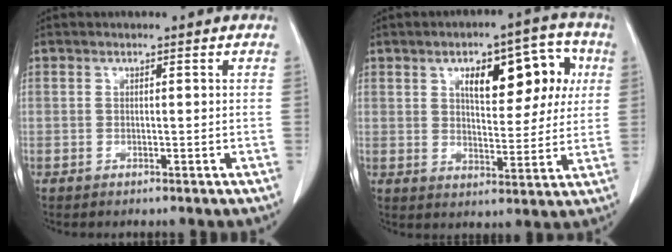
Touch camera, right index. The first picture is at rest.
{"total": 11.9, "force": [4.1, 5.1, 10.0], "torque": [-0.131, 0.028, 0.060]}